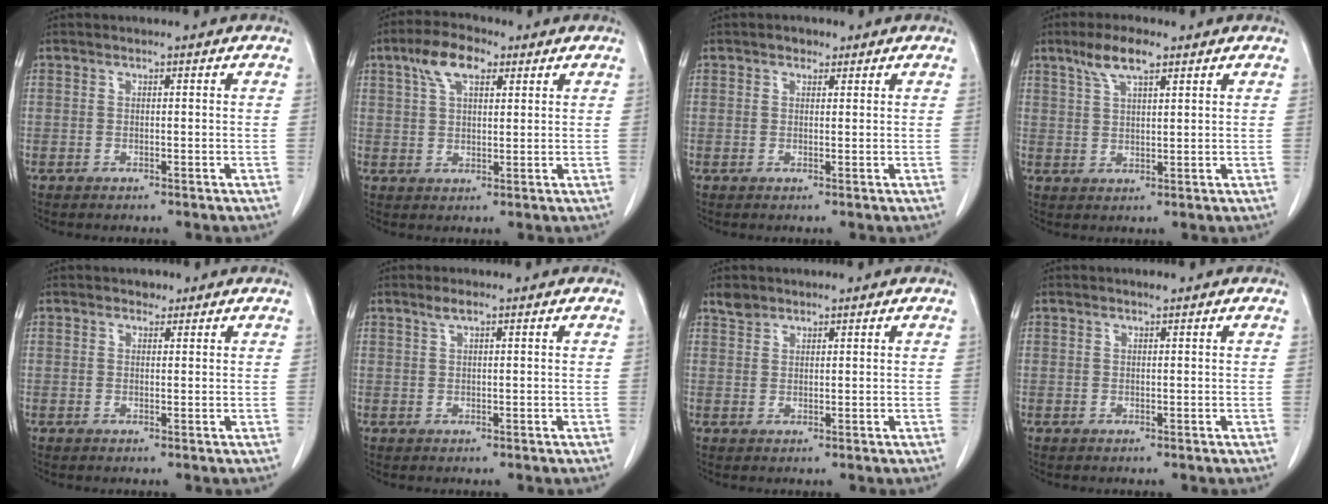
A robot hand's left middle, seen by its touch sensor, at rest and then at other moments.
{"total": 6.9, "force": [3.7, 2.9, 5.0], "torque": [-0.100, 0.019, 0.067]}
{"total": 1.5, "force": [1.0, 1.0, 0.5], "torque": [-0.010, 0.002, 0.013]}
{"total": 5.6, "force": [3.8, 1.3, 4.0], "torque": [-0.085, 0.010, 0.072]}
{"total": 1.2, "force": [0.9, 0.8, 0.2], "torque": [-0.001, -0.002, 0.011]}
{"total": 1.5, "force": [1.1, 0.1, 1.0], "torque": [-0.024, 0.004, 0.023]}
{"total": 2.0, "force": [1.7, 1.0, 0.2], "torque": [-0.008, 0.007, 0.032]}
{"total": 0.7, "force": [0.6, 0.1, 0.4], "torque": [-0.012, 0.002, 0.012]}